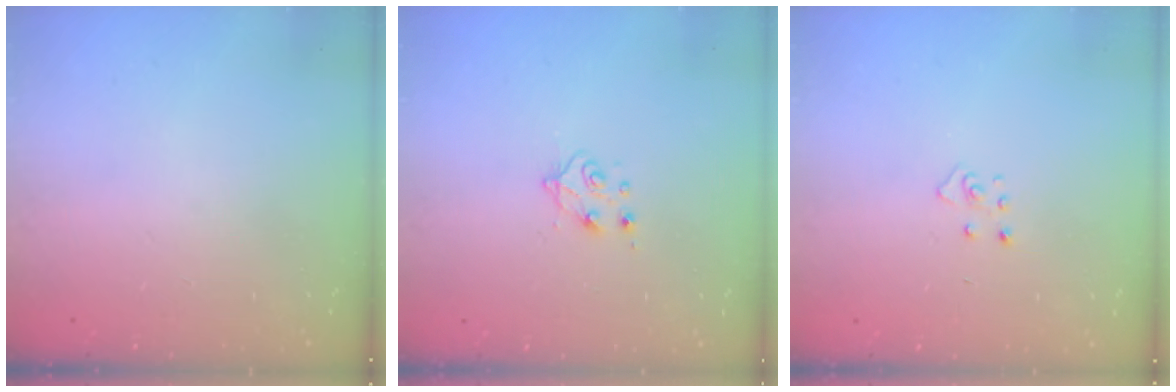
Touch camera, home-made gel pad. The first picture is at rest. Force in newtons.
{"total": 5.5, "press": 5.4, "slide": 0.6}
{"total": 3.7, "press": 3.6, "slide": 0.3}